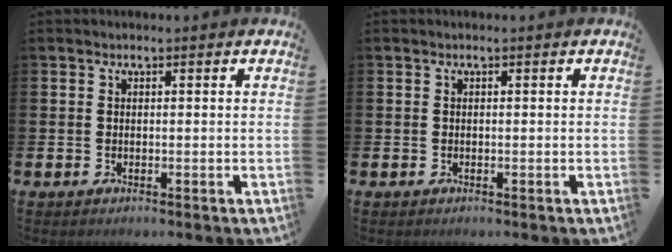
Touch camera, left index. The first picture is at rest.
{"total": 0.0}